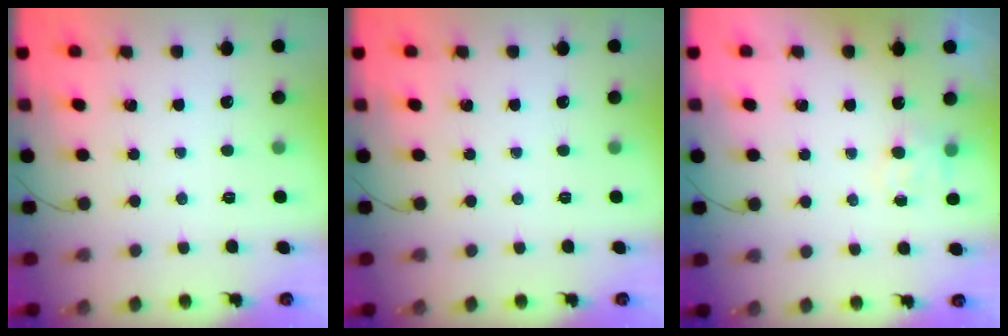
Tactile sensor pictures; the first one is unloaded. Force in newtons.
{"total": 0.0}
{"total": 4.2, "press": 4.1, "slide": 0.9}